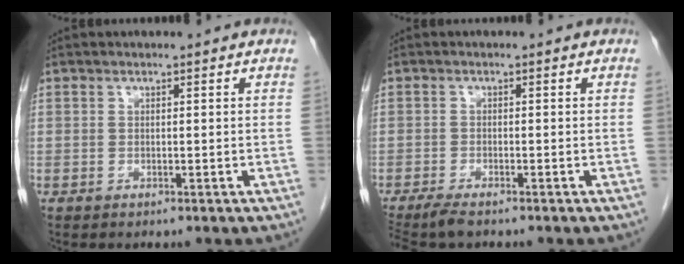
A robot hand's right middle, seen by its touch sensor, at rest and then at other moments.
{"total": 4.4, "force": [-3.7, 0.8, 2.3], "torque": [-0.042, -0.012, -0.061]}